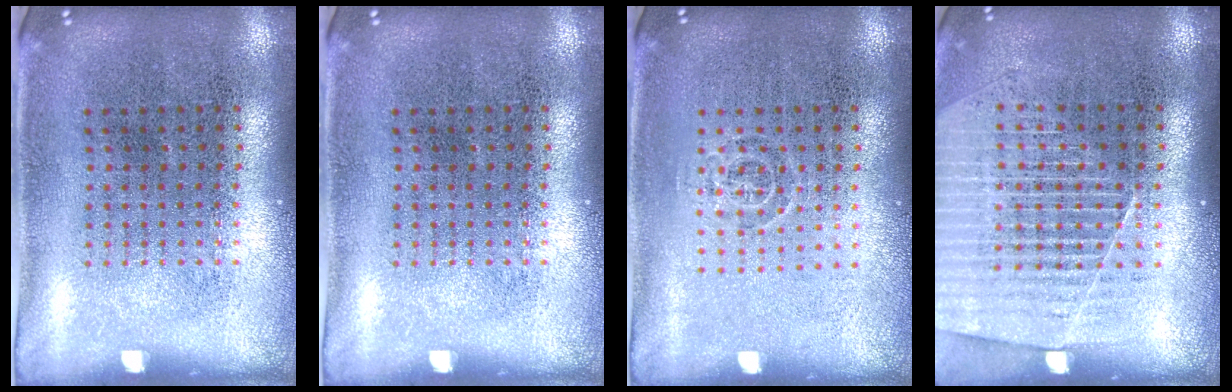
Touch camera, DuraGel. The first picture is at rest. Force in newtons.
{"total": 0.0}
{"total": 0.7, "press": 0.6, "slide": 0.5}
{"total": 1.5, "press": 1.4, "slide": 0.5}